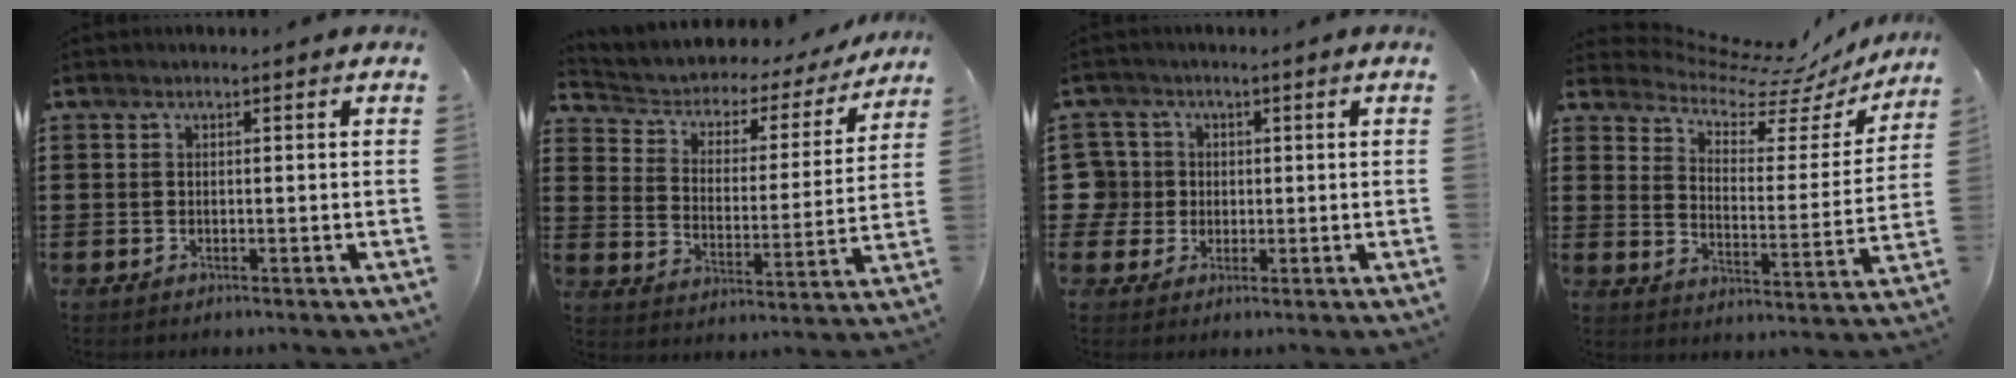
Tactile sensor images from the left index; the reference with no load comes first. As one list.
[{"total": 2.9, "force": [2.0, 1.9, 0.8], "torque": [-0.034, -0.019, 0.022]}, {"total": 5.0, "force": [0.4, 5.0, 0.6], "torque": [-0.051, 0.008, 0.002]}, {"total": 6.9, "force": [6.2, 2.1, 2.1], "torque": [-0.061, -0.052, 0.102]}]